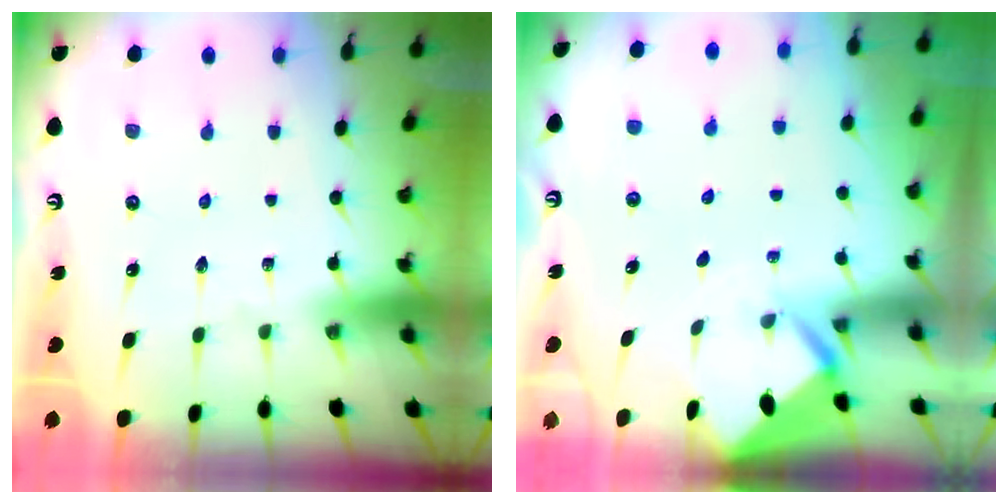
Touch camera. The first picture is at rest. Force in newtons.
{"total": 2.8, "press": 2.8, "slide": 0.2}